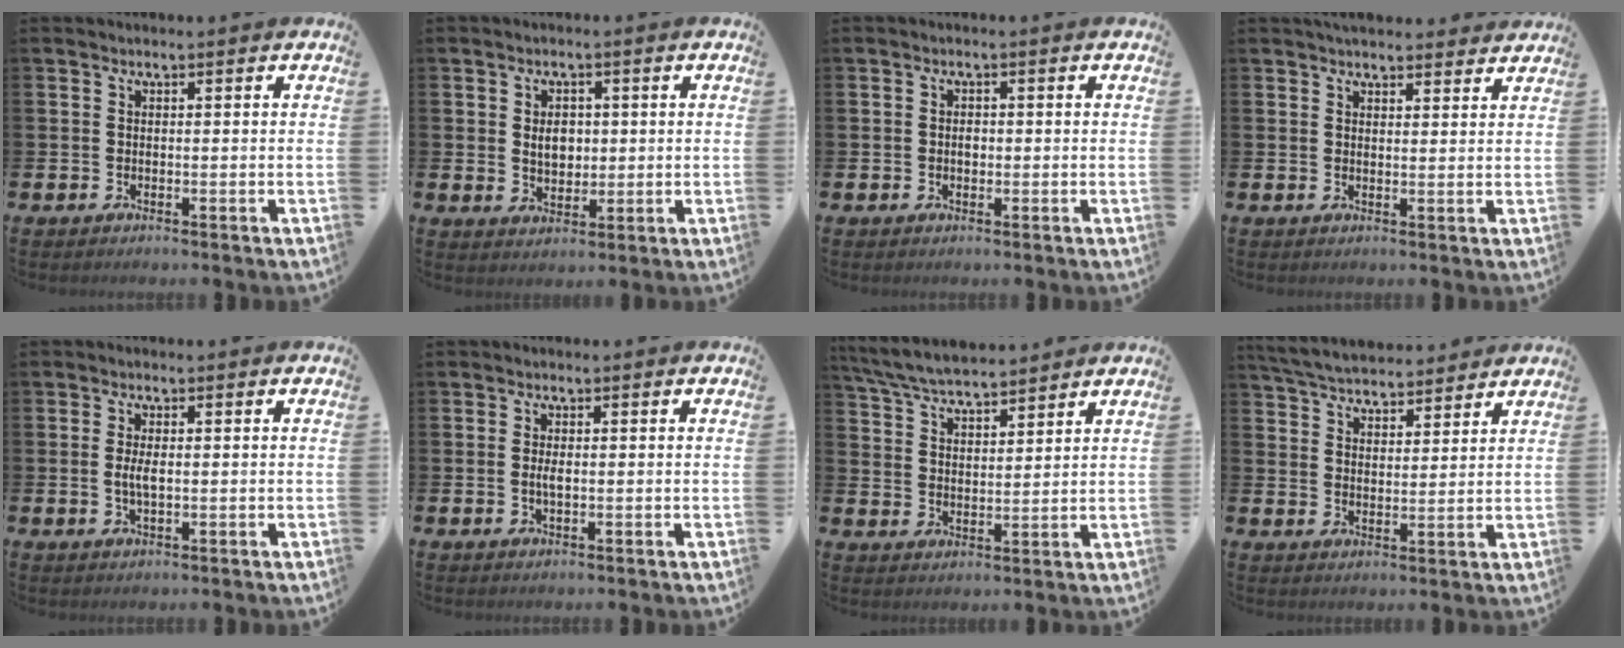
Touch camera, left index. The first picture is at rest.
{"total": 3.5, "force": [0.7, 2.5, 2.3], "torque": [-0.029, 0.002, 0.006]}
{"total": 1.2, "force": [0.0, 0.9, 0.8], "torque": [-0.001, 0.000, -0.006]}
{"total": 3.8, "force": [3.6, 0.9, 0.3], "torque": [0.002, -0.021, 0.066]}
{"total": 2.6, "force": [0.1, 1.0, 2.4], "torque": [-0.040, 0.000, -0.002]}
{"total": 1.7, "force": [0.0, 0.7, 1.6], "torque": [-0.025, 0.000, -0.002]}
{"total": 6.5, "force": [6.3, 0.8, 1.4], "torque": [-0.048, -0.031, 0.115]}
{"total": 5.6, "force": [5.4, 1.0, 0.7], "torque": [-0.034, -0.030, 0.096]}